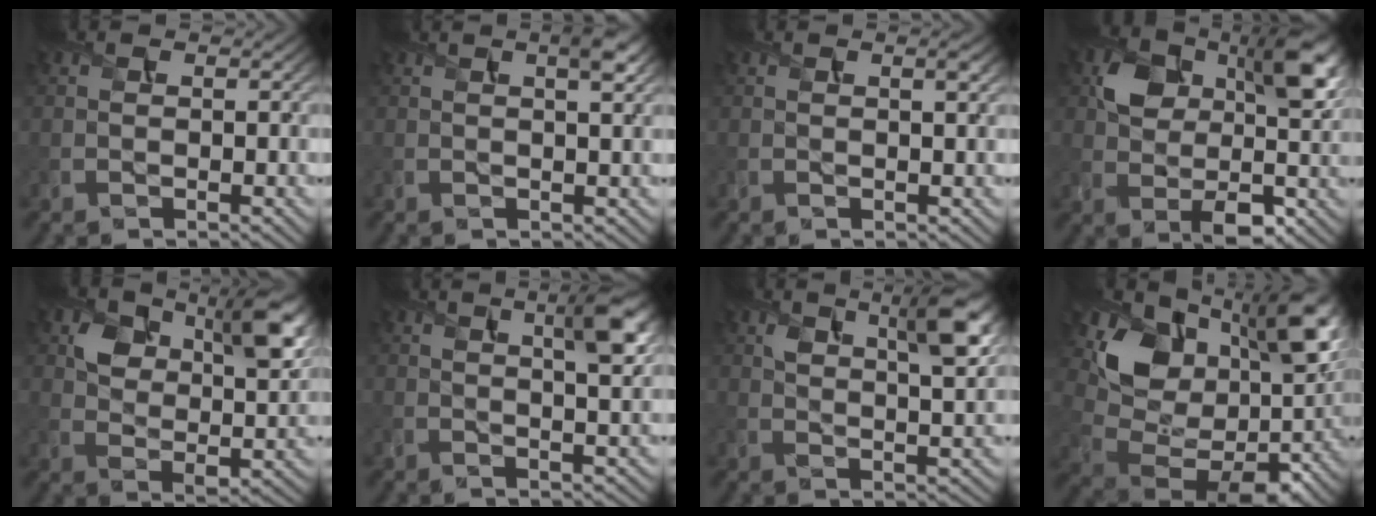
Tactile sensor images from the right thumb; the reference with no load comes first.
{"total": 2.8, "force": [1.3, 0.5, 2.4], "torque": [-0.039, 0.005, 0.020]}
{"total": 1.6, "force": [0.6, 0.3, 1.4], "torque": [-0.023, 0.002, 0.011]}
{"total": 9.7, "force": [2.1, 6.3, 7.1], "torque": [-0.126, -0.010, 0.036]}
{"total": 9.5, "force": [4.2, 5.8, 6.2], "torque": [-0.109, -0.020, 0.078]}
{"total": 6.0, "force": [2.5, 1.5, 5.3], "torque": [-0.080, 0.005, 0.042]}
{"total": 7.5, "force": [3.7, 2.8, 5.8], "torque": [-0.101, -0.005, 0.066]}
{"total": 17.8, "force": [4.8, 11.7, 12.6], "torque": [-0.227, -0.012, 0.103]}